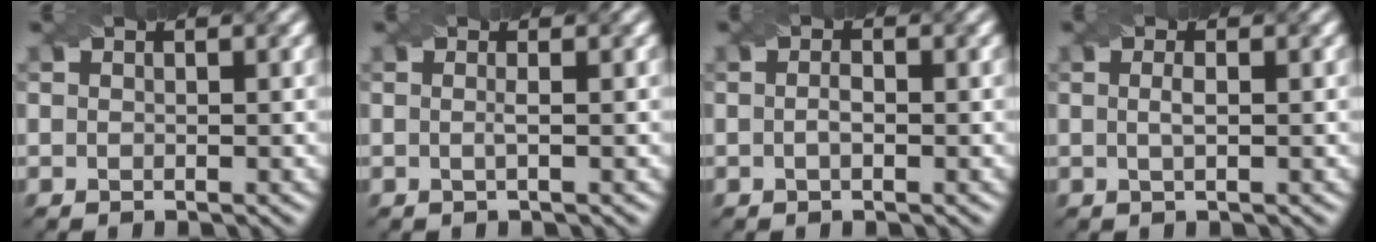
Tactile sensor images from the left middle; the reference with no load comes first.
{"total": 0.9, "force": [-0.1, 0.2, 0.9], "torque": [-0.016, -0.001, -0.007]}
{"total": 1.1, "force": [-0.2, 0.4, 1.0], "torque": [-0.018, -0.002, -0.003]}
{"total": 1.2, "force": [0.0, 0.3, 1.2], "torque": [-0.024, 0.004, 0.000]}